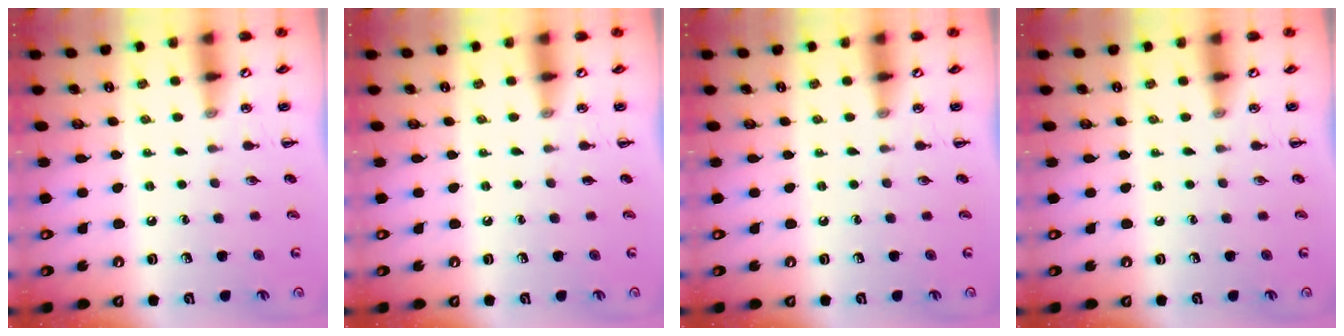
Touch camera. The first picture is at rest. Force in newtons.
{"total": 0.0}
{"total": 0.0}
{"total": 0.0}